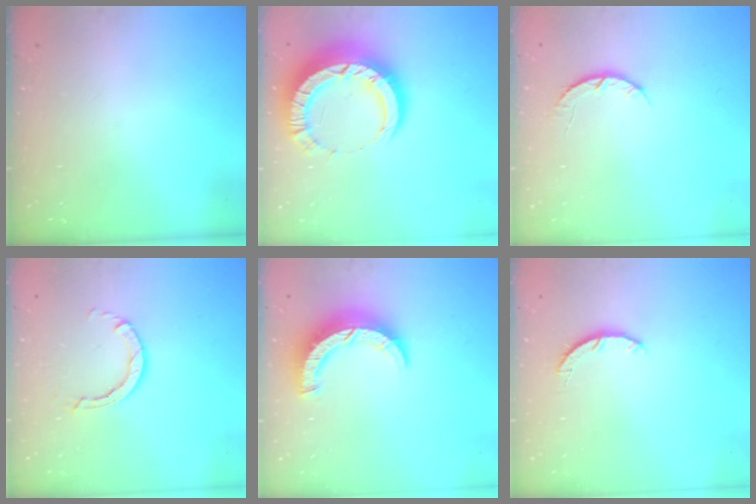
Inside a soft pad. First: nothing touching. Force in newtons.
{"total": 12.7, "press": 12.6, "slide": 1.3}
{"total": 3.9, "press": 3.8, "slide": 0.6}
{"total": 2.8, "press": 2.8, "slide": 0.3}
{"total": 8.0, "press": 7.9, "slide": 0.9}
{"total": 3.2, "press": 3.2, "slide": 0.4}